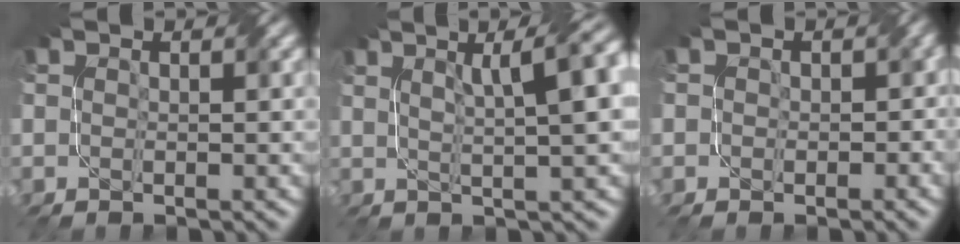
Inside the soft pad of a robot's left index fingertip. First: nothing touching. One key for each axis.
{"total": 8.2, "fx": 3.1, "fy": 2.2, "fz": 7.3, "tx": -0.060, "ty": 0.031, "tz": 0.040}
{"total": 2.1, "fx": 0.1, "fy": 1.9, "fz": 0.8, "tx": 0.007, "ty": 0.004, "tz": 0.001}